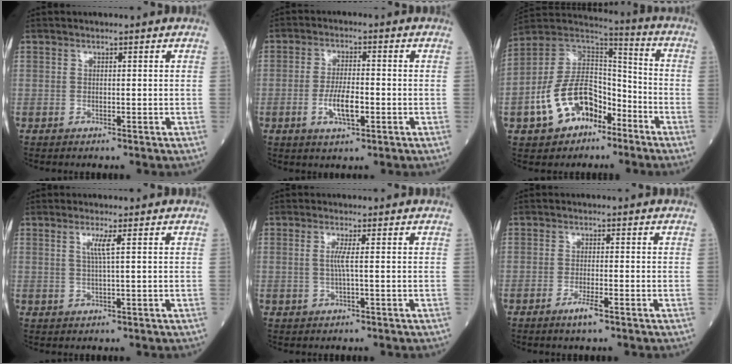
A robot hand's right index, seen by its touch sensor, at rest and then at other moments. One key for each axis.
{"total": 5.6, "fx": -1.6, "fy": 1.5, "fz": 5.1, "tx": -0.098, "ty": -0.001, "tz": -0.027}
{"total": 14.9, "fx": -6.8, "fy": 9.0, "fz": 9.7, "tx": -0.199, "ty": 0.026, "tz": -0.119}
{"total": 2.4, "fx": 0.8, "fy": -0.5, "fz": 2.2, "tx": -0.048, "ty": -0.001, "tz": 0.015}
{"total": 2.0, "fx": 0.1, "fy": -0.4, "fz": 2.0, "tx": -0.046, "ty": -0.001, "tz": -0.001}
{"total": 2.7, "fx": -1.7, "fy": 0.0, "fz": 2.2, "tx": -0.043, "ty": -0.006, "tz": -0.032}